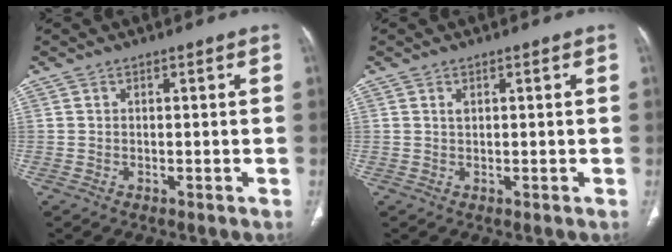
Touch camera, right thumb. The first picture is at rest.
{"total": 1.2, "force": [0.2, 0.6, 1.0], "torque": [-0.022, 0.002, 0.005]}